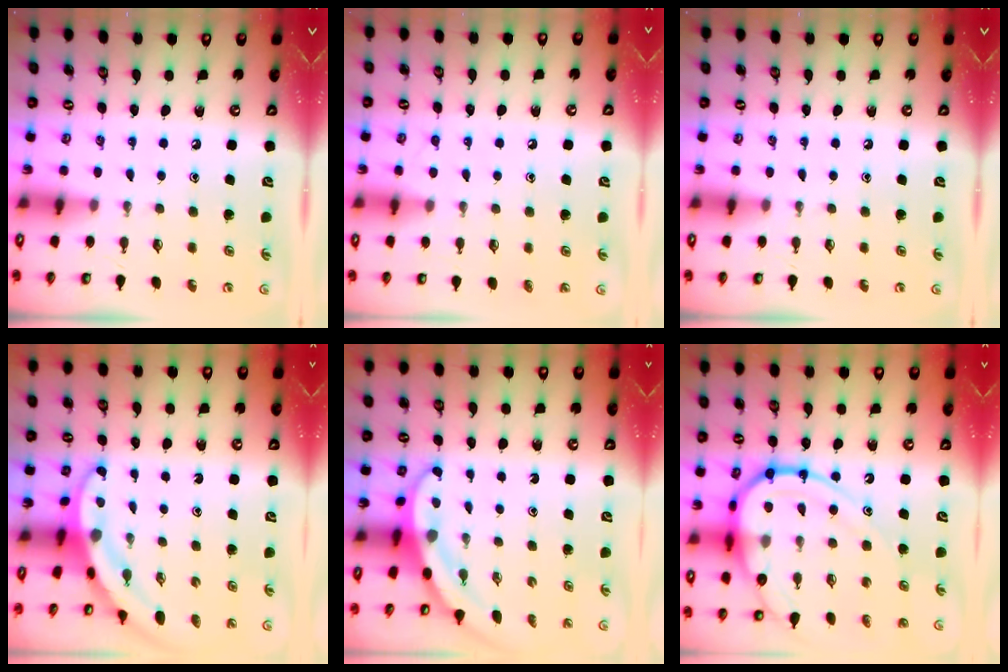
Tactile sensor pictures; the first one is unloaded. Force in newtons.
{"total": 4.1, "press": 4.1, "slide": 0.4}
{"total": 0.0}
{"total": 3.6, "press": 3.6, "slide": 0.1}
{"total": 3.1, "press": 3.1, "slide": 0.2}
{"total": 17.2, "press": 17.1, "slide": 1.6}